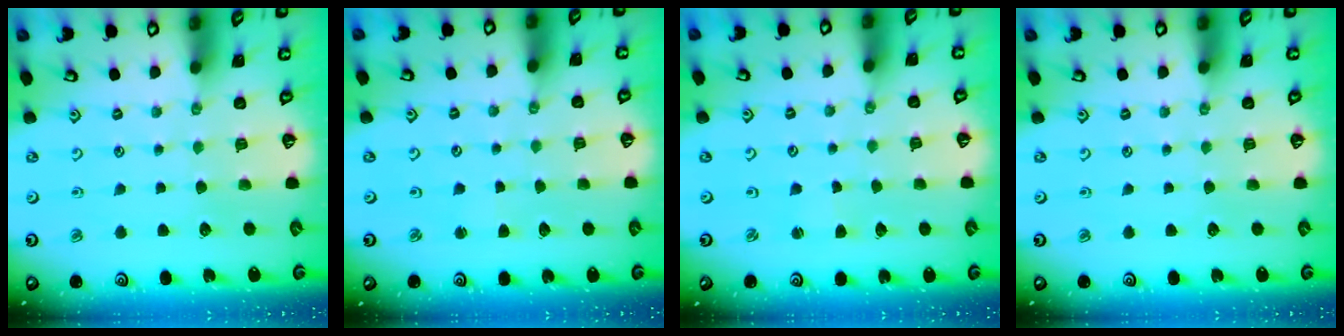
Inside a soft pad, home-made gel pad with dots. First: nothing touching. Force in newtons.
{"total": 1.3, "press": 1.3, "slide": 0.2}
{"total": 0.7, "press": 0.7, "slide": 0.1}
{"total": 0.0}